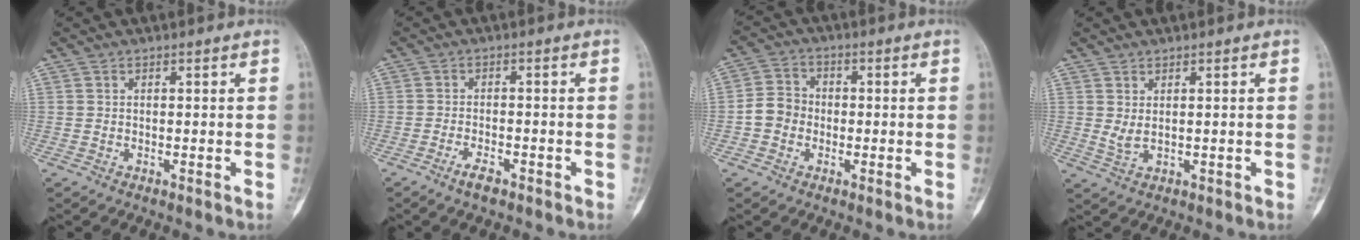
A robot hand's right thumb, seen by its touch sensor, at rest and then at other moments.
{"total": 3.3, "force": [-2.3, 1.3, 1.9], "torque": [-0.036, 0.010, -0.043]}
{"total": 5.7, "force": [-1.3, 4.9, 2.5], "torque": [-0.025, 0.019, -0.037]}
{"total": 2.4, "force": [0.3, 1.4, 1.9], "torque": [-0.031, -0.004, 0.012]}